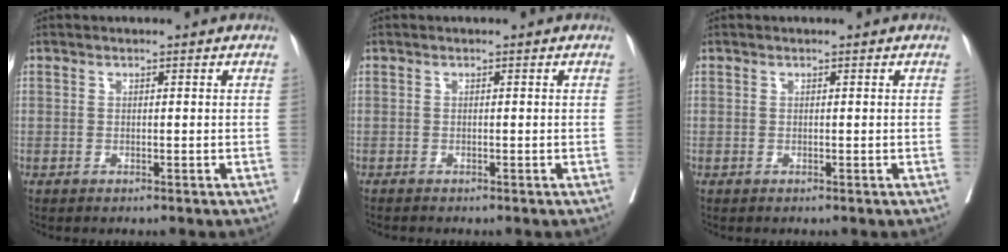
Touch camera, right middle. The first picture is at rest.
{"total": 0.5, "force": [-0.5, 0.0, 0.1], "torque": [-0.005, -0.002, -0.012]}
{"total": 0.0}